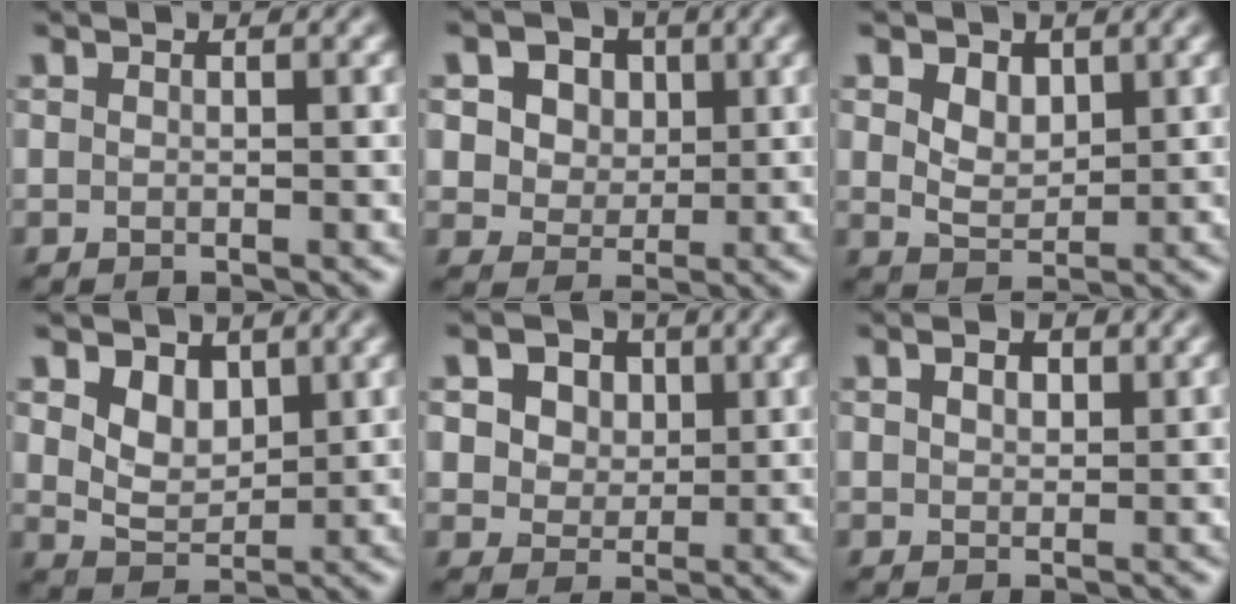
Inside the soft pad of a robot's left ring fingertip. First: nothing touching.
{"total": 8.4, "force": [3.7, 6.2, 4.3], "torque": [-0.078, 0.020, 0.042]}
{"total": 2.9, "force": [1.3, 1.9, 1.7], "torque": [-0.035, 0.000, 0.018]}
{"total": 3.5, "force": [1.6, 2.5, 2.0], "torque": [-0.044, -0.009, 0.021]}
{"total": 7.5, "force": [3.4, 5.5, 3.8], "torque": [-0.075, 0.017, 0.043]}
{"total": 2.2, "force": [1.0, 1.4, 1.4], "torque": [-0.018, 0.001, 0.017]}